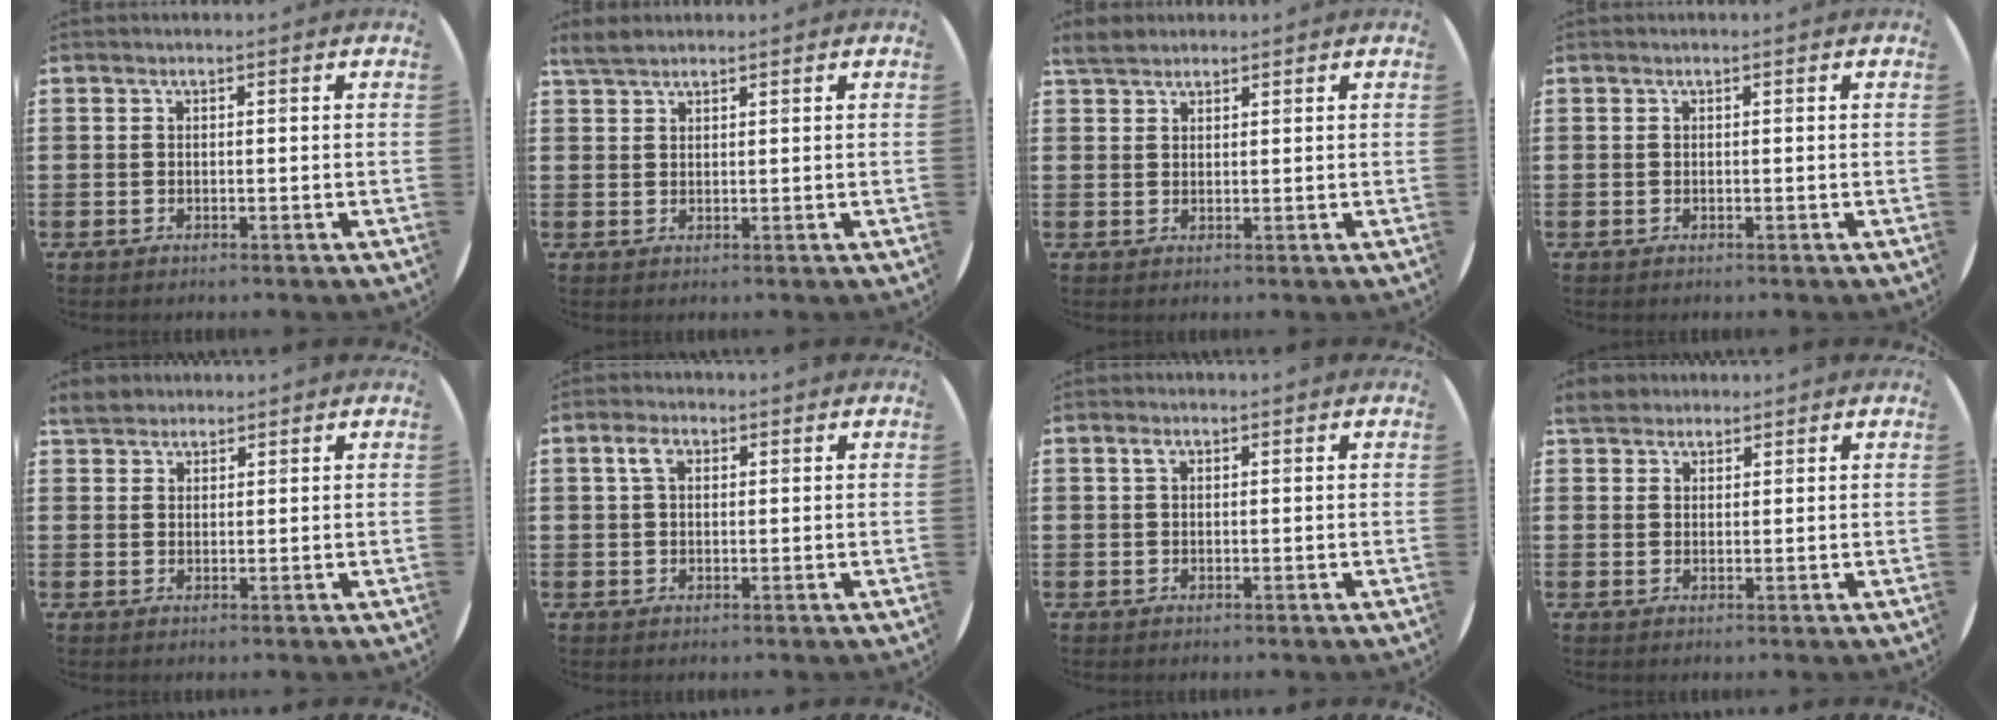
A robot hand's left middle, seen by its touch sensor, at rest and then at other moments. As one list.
[{"total": 2.4, "force": [2.2, 0.7, 0.7], "torque": [-0.019, 0.006, 0.042]}, {"total": 2.7, "force": [2.4, 1.0, 0.7], "torque": [-0.010, 0.002, 0.046]}, {"total": 0.0}, {"total": 3.1, "force": [2.8, 1.2, 0.4], "torque": [-0.009, 0.001, 0.053]}, {"total": 2.8, "force": [1.3, 1.6, 1.9], "torque": [-0.034, 0.004, 0.022]}, {"total": 1.2, "force": [0.6, 0.7, 0.8], "torque": [-0.018, 0.006, 0.010]}, {"total": 3.3, "force": [2.9, 1.4, 0.6], "torque": [-0.013, 0.001, 0.055]}]